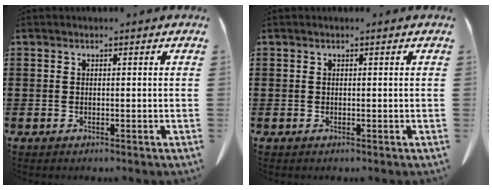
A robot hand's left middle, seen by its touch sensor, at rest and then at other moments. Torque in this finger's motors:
{"motor_torque": [-0.10, 0.10, 0.00, 0.00]}